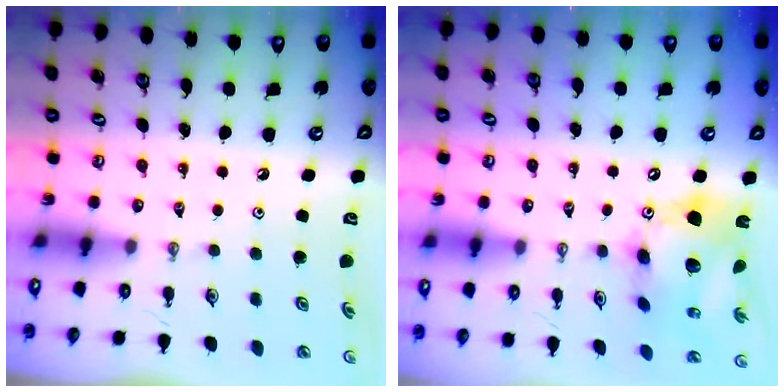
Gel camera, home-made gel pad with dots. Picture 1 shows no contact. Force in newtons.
{"total": 16.8, "press": 16.7, "slide": 1.8}